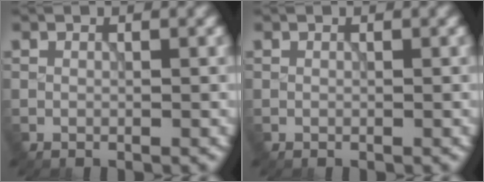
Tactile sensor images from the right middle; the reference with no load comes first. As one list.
[{"total": 0.0}]